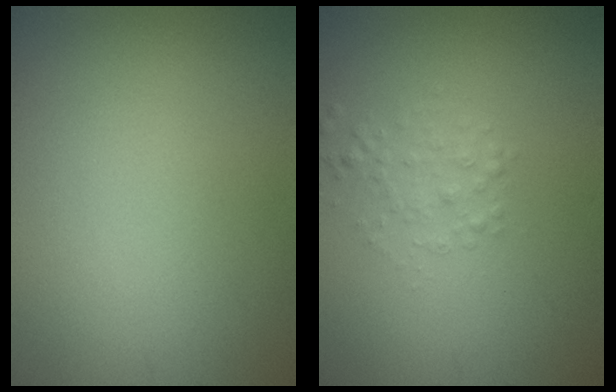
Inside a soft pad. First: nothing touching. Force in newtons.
{"total": 1.4, "press": 1.4, "slide": 0.1}